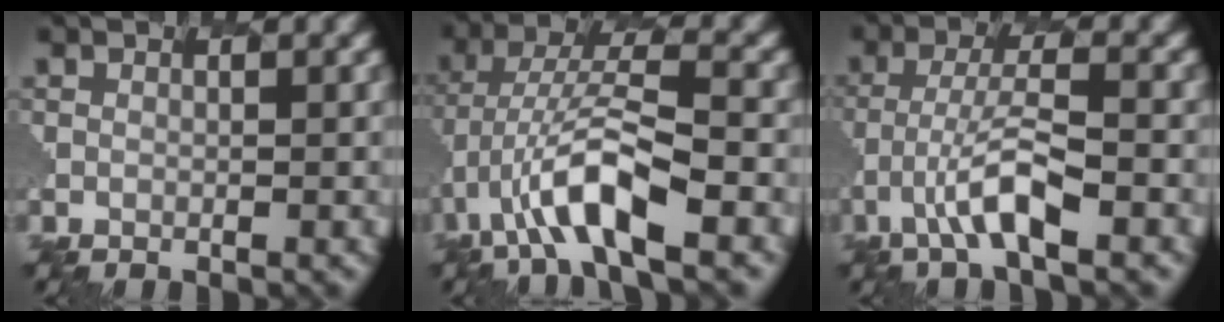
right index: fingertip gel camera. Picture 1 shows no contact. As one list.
[{"total": 7.1, "force": [-3.2, 1.8, 6.2], "torque": [-0.136, 0.016, -0.065]}, {"total": 4.5, "force": [-2.2, 0.6, 3.9], "torque": [-0.087, 0.011, -0.048]}]